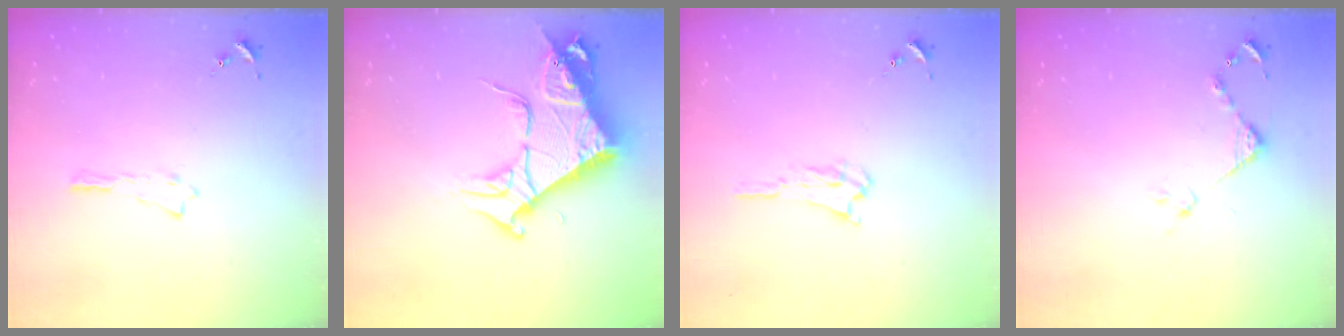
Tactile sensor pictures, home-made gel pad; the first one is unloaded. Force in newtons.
{"total": 10.0, "press": 9.9, "slide": 1.3}
{"total": 2.5, "press": 2.5, "slide": 0.3}
{"total": 3.5, "press": 3.5, "slide": 0.3}